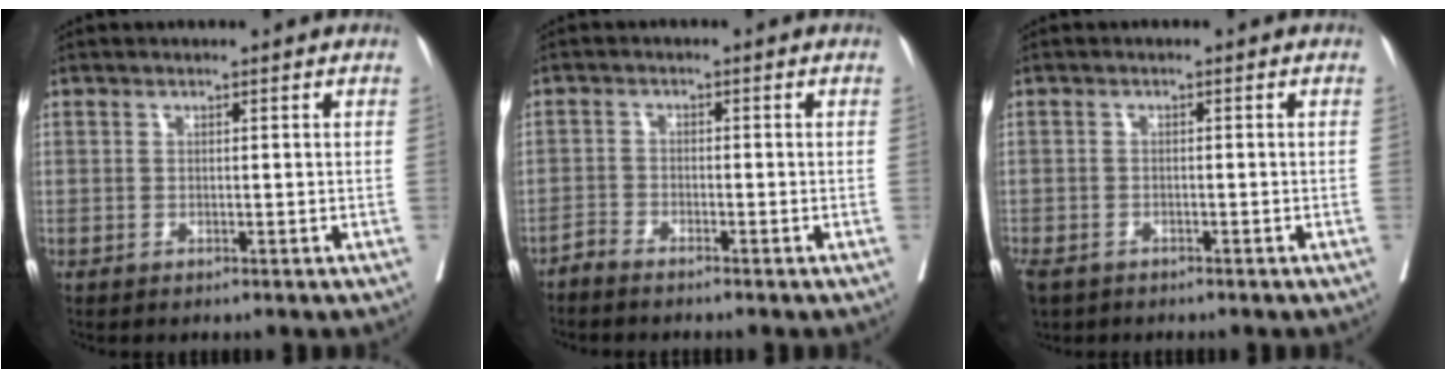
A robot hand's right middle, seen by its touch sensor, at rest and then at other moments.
{"total": 1.6, "force": [-1.6, 0.0, 0.3], "torque": [-0.004, 0.000, -0.033]}
{"total": 5.9, "force": [-4.0, 3.2, 3.0], "torque": [-0.077, -0.007, -0.057]}